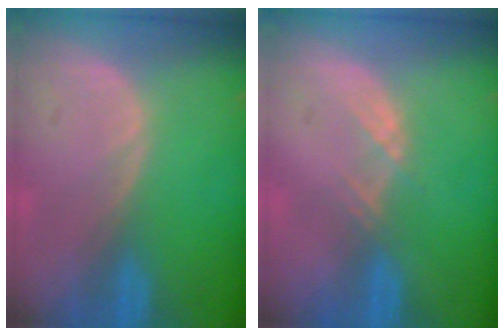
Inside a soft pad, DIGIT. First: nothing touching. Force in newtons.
{"total": 1.9, "press": 1.8, "slide": 0.8}